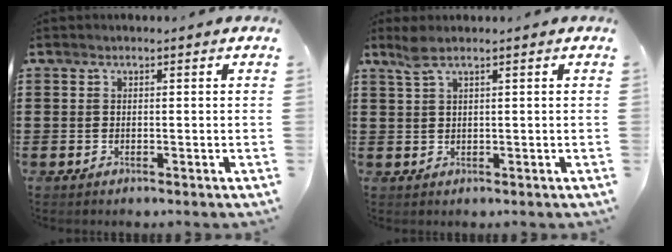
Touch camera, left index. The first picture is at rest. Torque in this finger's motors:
{"motor_torque": [1.22, -0.60, 0.06, 0.02]}